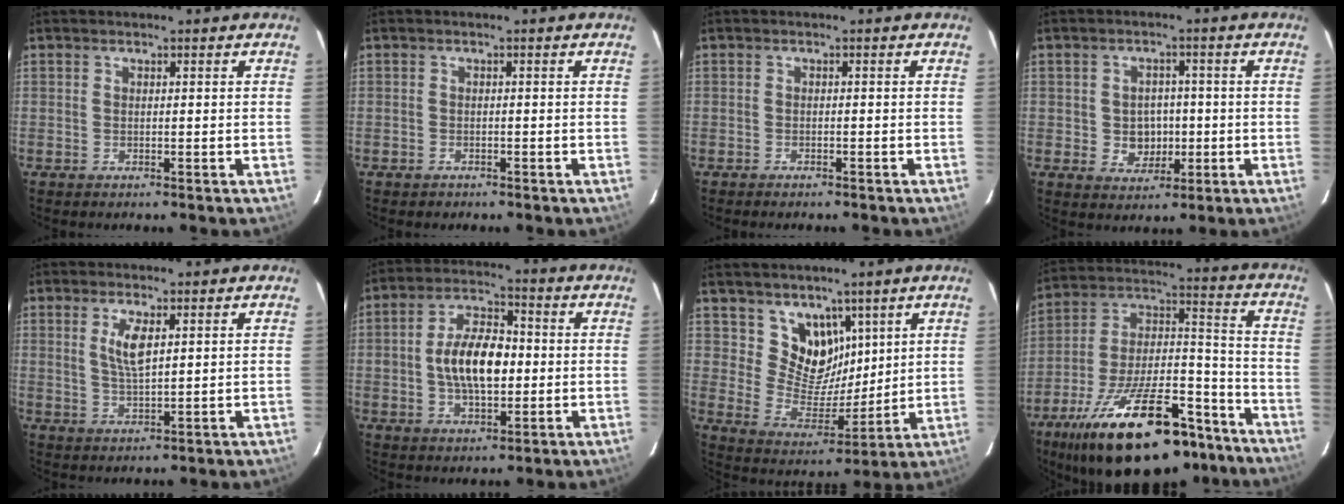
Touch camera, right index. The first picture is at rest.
{"total": 1.2, "force": [-0.9, 0.9, 0.1], "torque": [-0.005, 0.003, -0.010]}
{"total": 1.7, "force": [-1.6, 0.5, 0.6], "torque": [-0.019, -0.004, -0.026]}
{"total": 5.3, "force": [-0.7, 4.7, 2.3], "torque": [-0.049, 0.009, 0.002]}
{"total": 5.3, "force": [1.6, 1.6, 4.8], "torque": [-0.092, -0.001, 0.034]}
{"total": 11.6, "force": [-0.4, 6.1, 9.9], "torque": [-0.185, 0.015, -0.004]}
{"total": 10.0, "force": [6.0, 7.3, 3.3], "torque": [-0.051, -0.016, 0.121]}
{"total": 29.6, "force": [-20.0, 11.9, 18.4], "torque": [-0.318, 0.006, -0.293]}